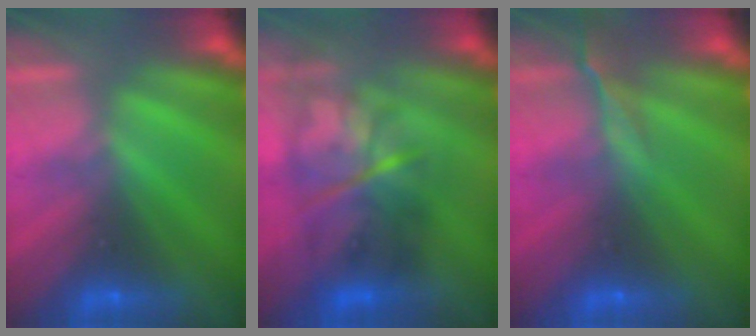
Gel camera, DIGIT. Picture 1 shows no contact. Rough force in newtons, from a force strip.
{"total": 8.7}
{"total": 2.5}